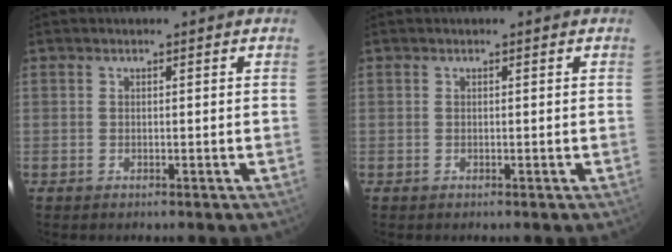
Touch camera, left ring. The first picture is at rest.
{"total": 0.0}